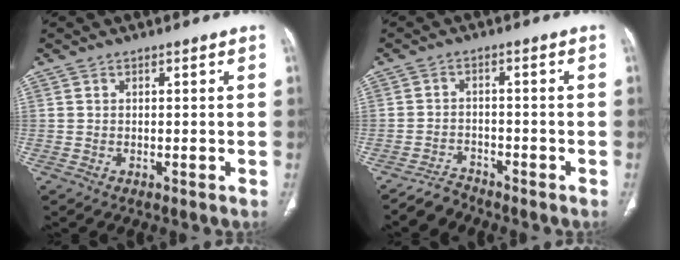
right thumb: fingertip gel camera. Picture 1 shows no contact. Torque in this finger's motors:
{"motor_torque": [2.09, -0.24, 0.00, -0.82, -0.03]}